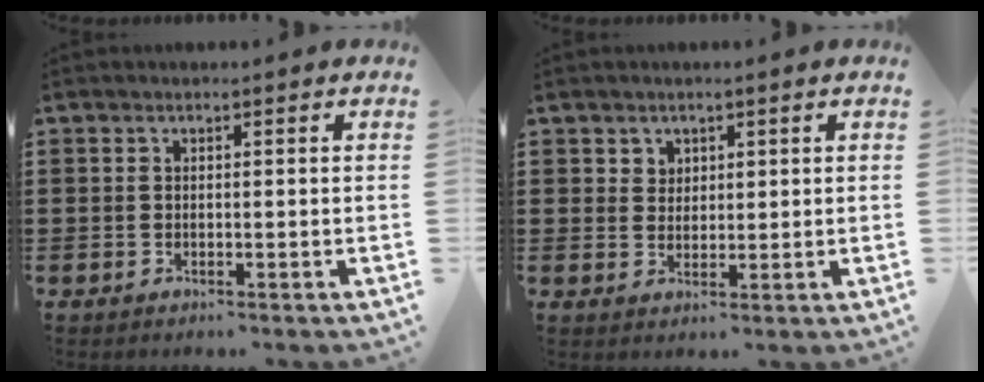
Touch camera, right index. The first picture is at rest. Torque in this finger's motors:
{"motor_torque": [0.02, 0.11, 0.04, 0.02]}